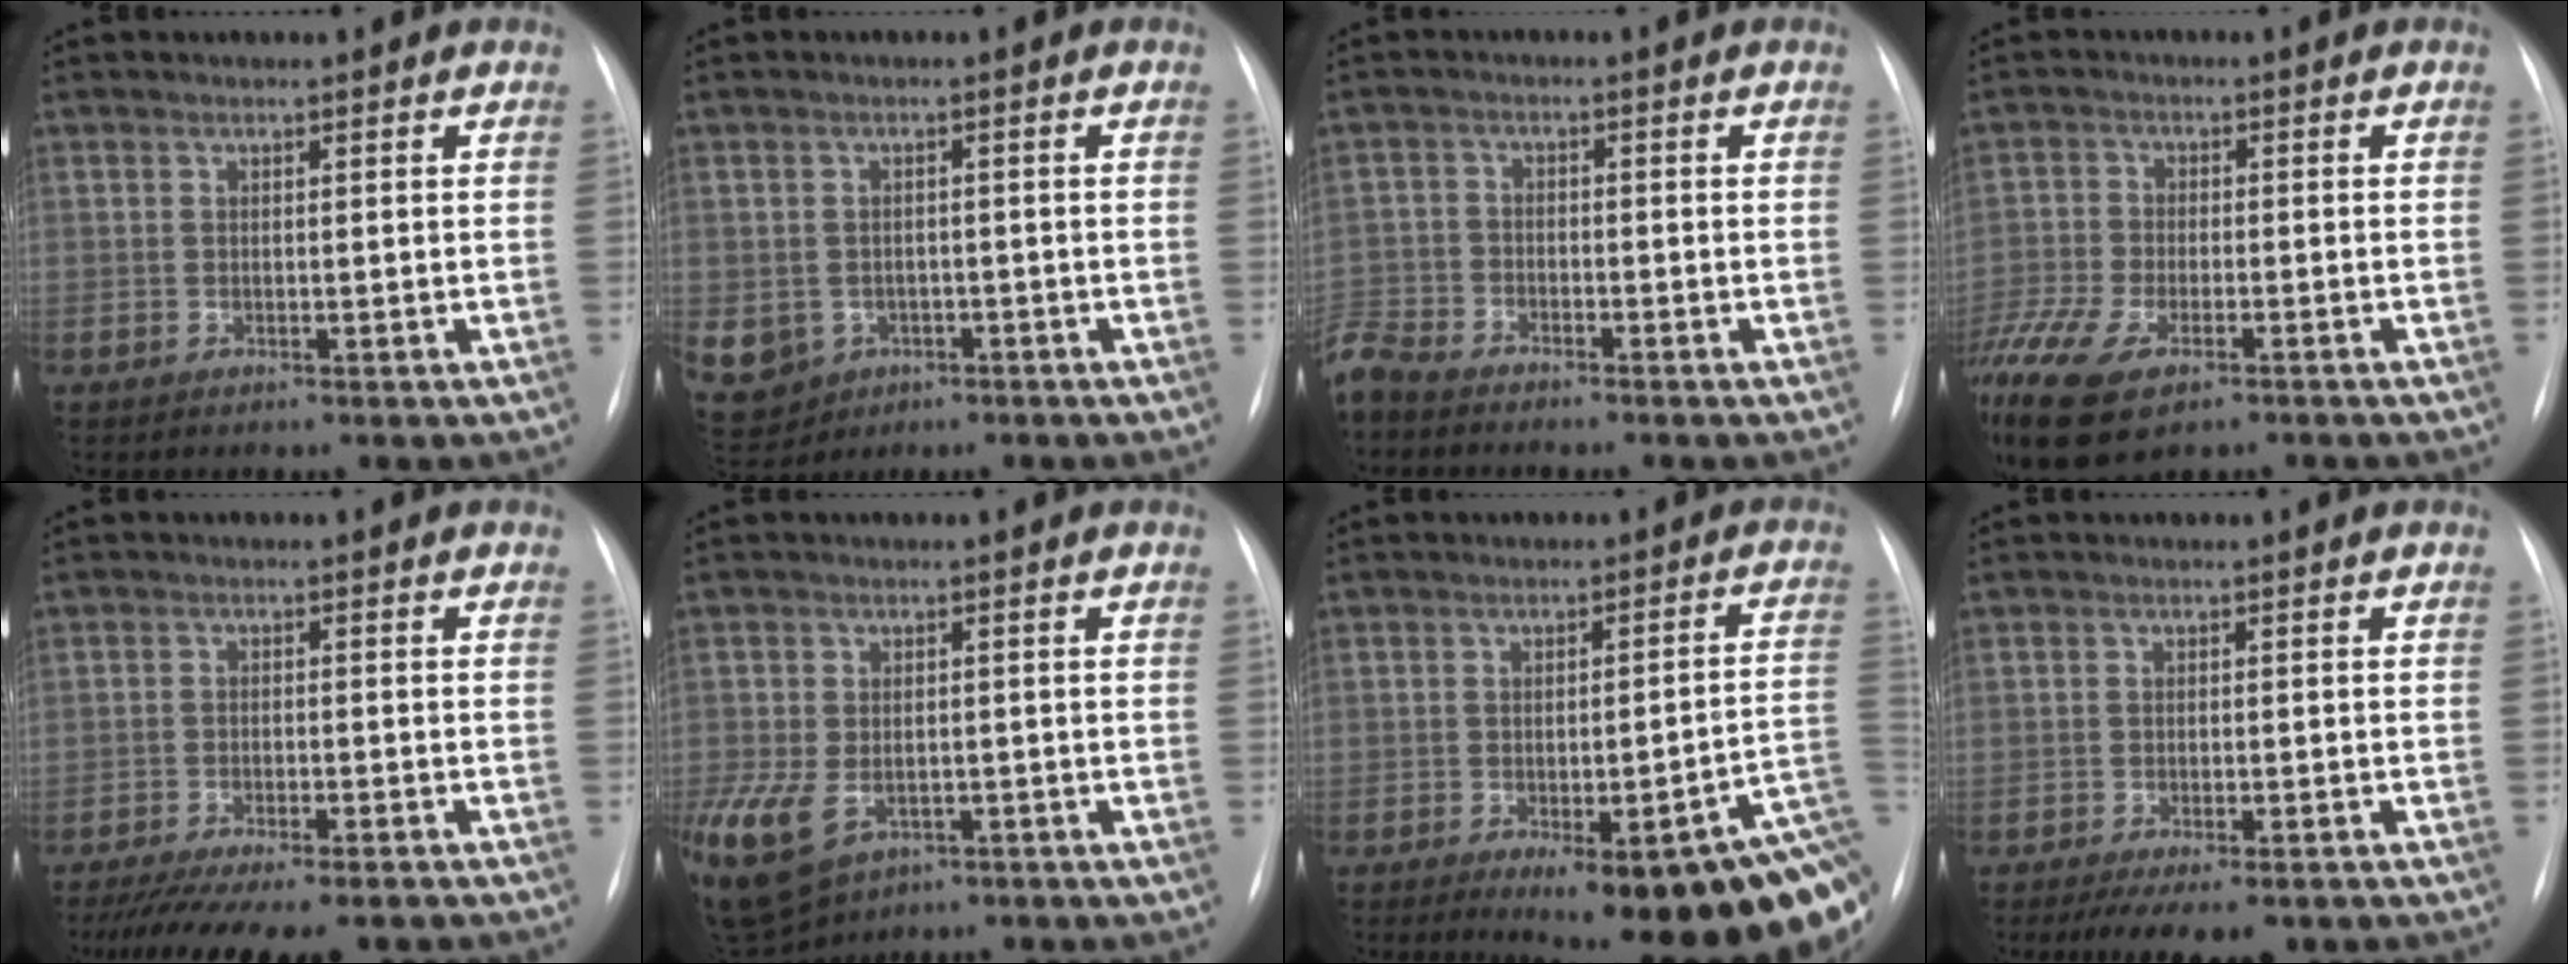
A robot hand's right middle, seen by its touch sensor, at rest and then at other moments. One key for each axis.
{"total": 14.3, "fx": -5.2, "fy": 12.3, "fz": 4.9, "tx": -0.158, "ty": 0.005, "tz": -0.060}
{"total": 6.8, "fx": -6.2, "fy": 2.3, "fz": 1.6, "tx": -0.037, "ty": -0.012, "tz": -0.121}
{"total": 17.8, "fx": -11.5, "fy": 7.7, "fz": 11.2, "tx": -0.309, "ty": -0.033, "tz": -0.197}
{"total": 15.0, "fx": -12.6, "fy": 3.1, "fz": 7.6, "tx": -0.132, "ty": -0.023, "tz": -0.177}
{"total": 22.0, "fx": -9.5, "fy": 16.1, "fz": 11.7, "tx": -0.364, "ty": -0.032, "tz": -0.142}
{"total": 21.8, "fx": -10.4, "fy": 4.4, "fz": 18.6, "tx": -0.132, "ty": -0.003, "tz": -0.120}
{"total": 8.1, "fx": -5.9, "fy": 2.6, "fz": 4.9, "tx": -0.061, "ty": -0.011, "tz": -0.084}